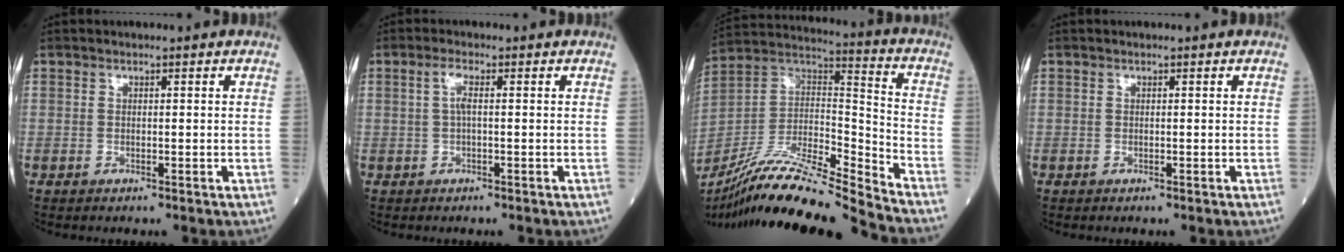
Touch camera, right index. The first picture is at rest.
{"total": 1.9, "force": [0.2, 0.2, 1.9], "torque": [-0.041, 0.003, 0.004]}
{"total": 20.4, "force": [-17.9, -0.5, 9.7], "torque": [-0.201, 0.005, -0.327]}
{"total": 0.0}